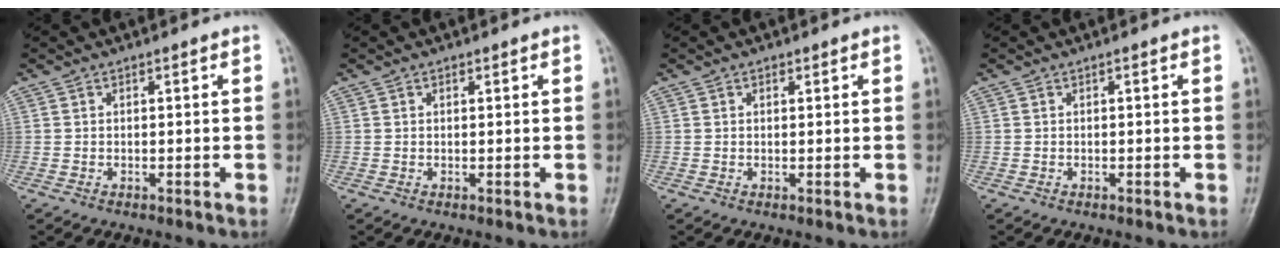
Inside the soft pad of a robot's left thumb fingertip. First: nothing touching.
{"total": 0.7, "force": [0.4, 0.5, 0.3], "torque": [-0.003, -0.002, 0.005]}
{"total": 0.9, "force": [0.5, 0.6, 0.4], "torque": [-0.001, -0.002, 0.006]}
{"total": 0.0}